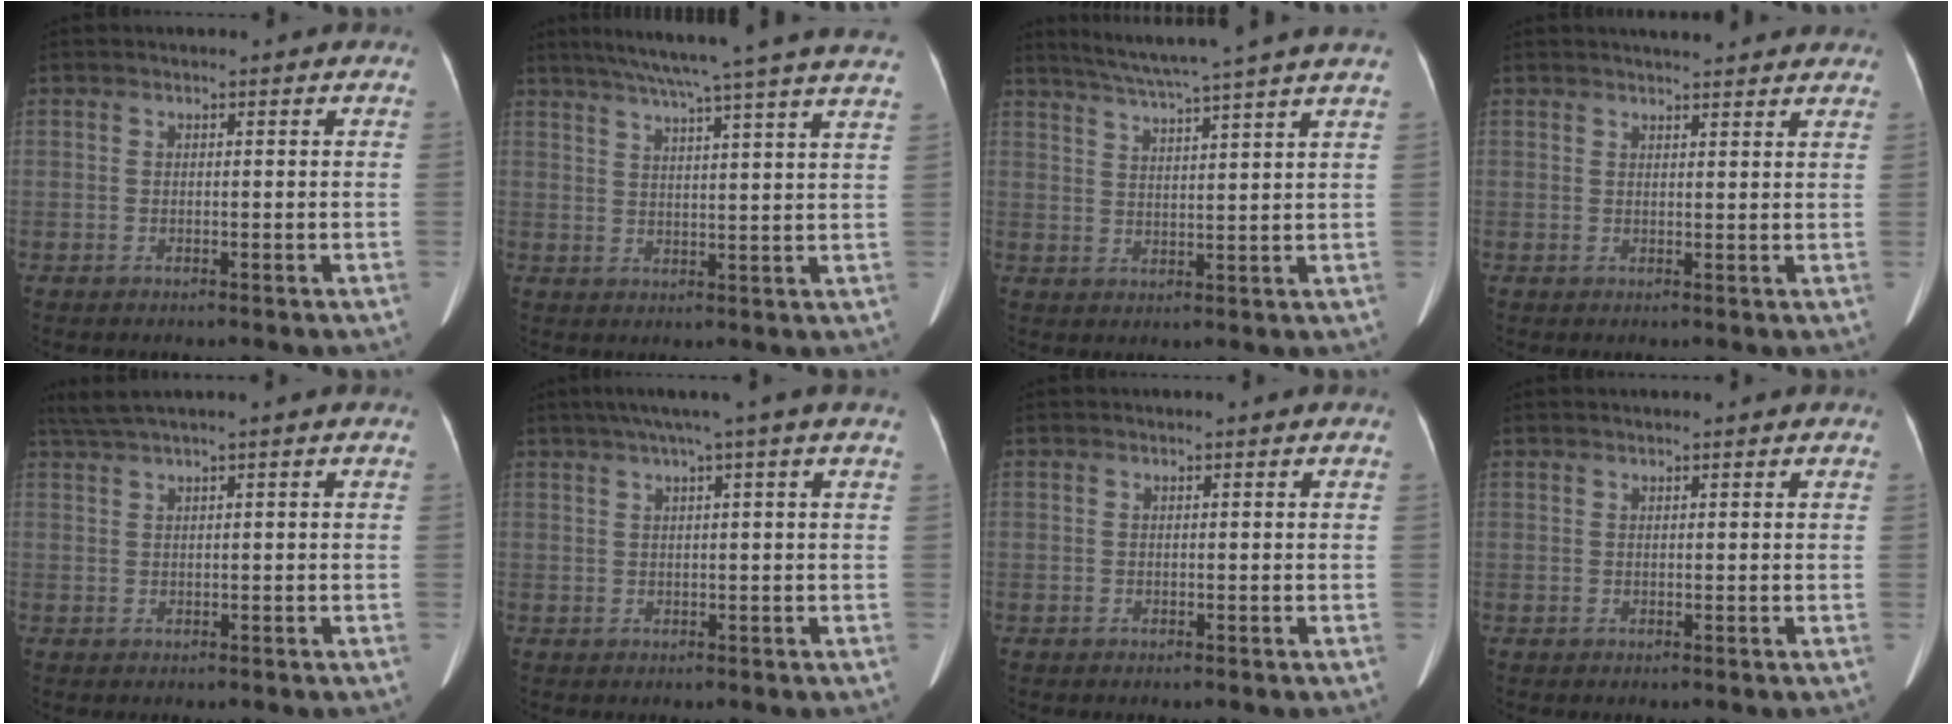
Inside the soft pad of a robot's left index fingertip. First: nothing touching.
{"total": 21.8, "force": [18.8, -1.1, 10.9], "torque": [-0.178, -0.010, 0.238]}
{"total": 12.8, "force": [10.9, -1.8, 6.6], "torque": [-0.114, 0.005, 0.150]}
{"total": 7.9, "force": [7.1, 1.3, 3.1], "torque": [-0.039, 0.013, 0.075]}
{"total": 1.2, "force": [0.7, 0.1, 0.9], "torque": [-0.026, 0.020, 0.026]}
{"total": 4.3, "force": [2.8, -1.0, 3.1], "torque": [-0.045, 0.028, 0.050]}
{"total": 0.7, "force": [-0.6, 0.3, -0.2], "torque": [0.003, -0.003, -0.012]}
{"total": 0.7, "force": [0.6, 0.0, 0.3], "torque": [-0.006, 0.011, 0.010]}